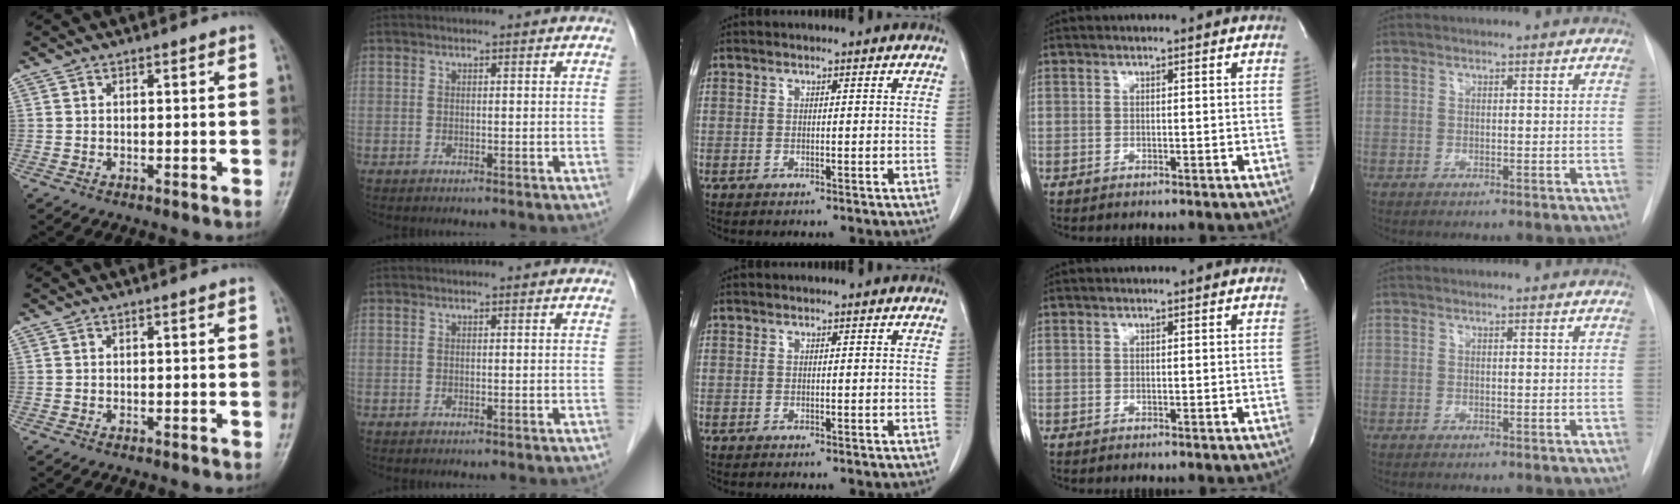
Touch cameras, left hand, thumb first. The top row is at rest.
{}